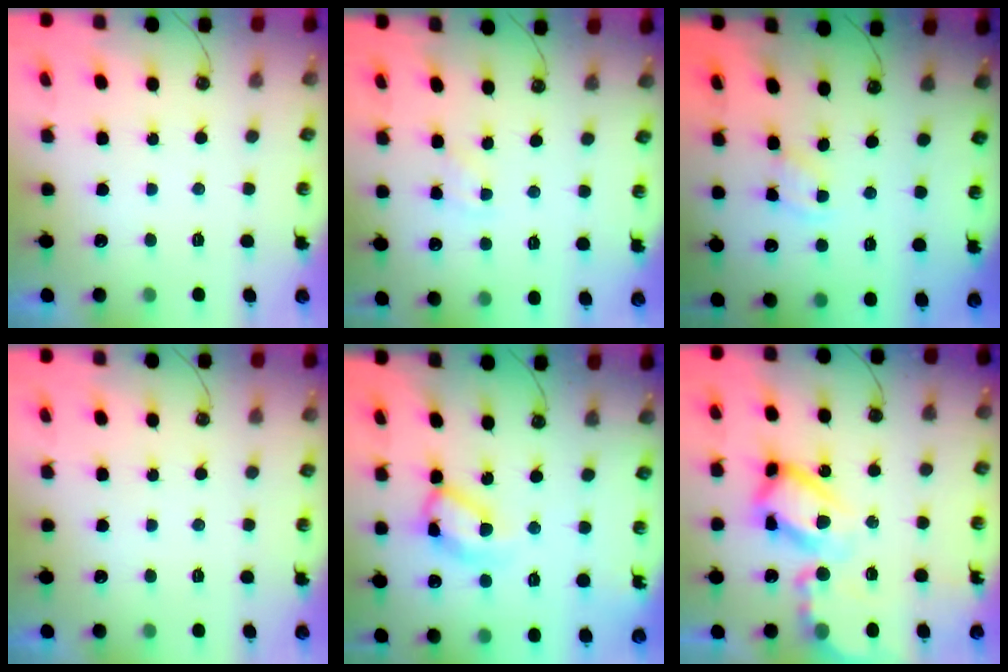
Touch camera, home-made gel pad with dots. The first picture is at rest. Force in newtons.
{"total": 2.2, "press": 2.1, "slide": 0.3}
{"total": 2.1, "press": 2.1, "slide": 0.4}
{"total": 0.0}
{"total": 12.7, "press": 12.6, "slide": 0.9}
{"total": 18.7, "press": 18.6, "slide": 1.7}